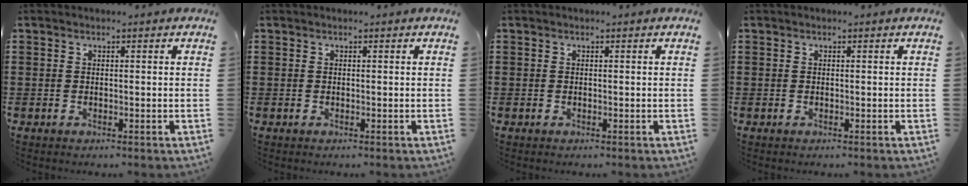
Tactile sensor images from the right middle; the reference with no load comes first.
{"total": 0.0}
{"total": 0.0}
{"total": 0.0}